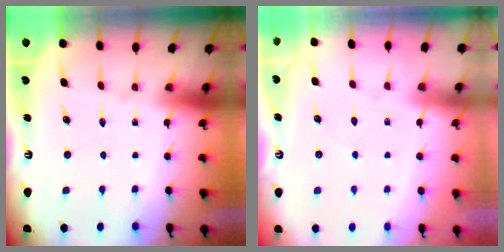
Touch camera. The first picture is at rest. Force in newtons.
{"total": 3.2, "press": 3.1, "slide": 0.6}